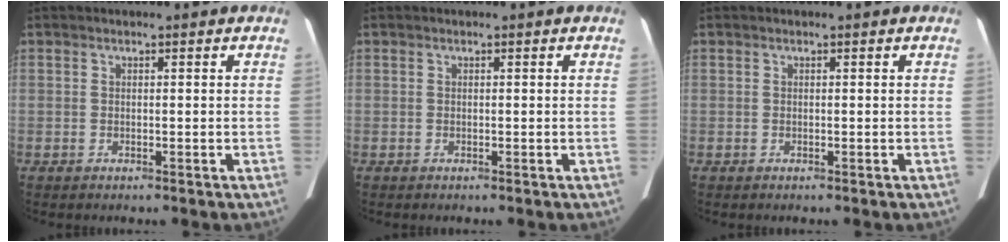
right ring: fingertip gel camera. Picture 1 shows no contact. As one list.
[{"total": 0.0}, {"total": 0.0}]